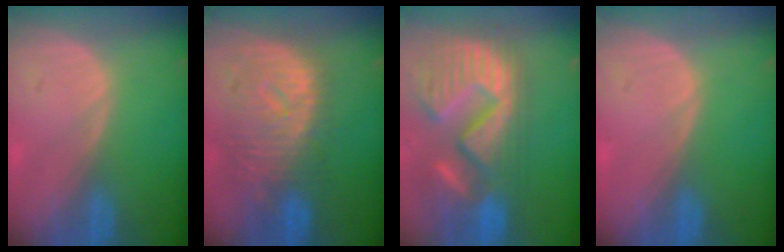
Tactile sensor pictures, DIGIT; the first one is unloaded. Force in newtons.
{"total": 10.8, "press": 9.7, "slide": 4.8}
{"total": 15.1, "press": 12.7, "slide": 8.2}
{"total": 0.0}